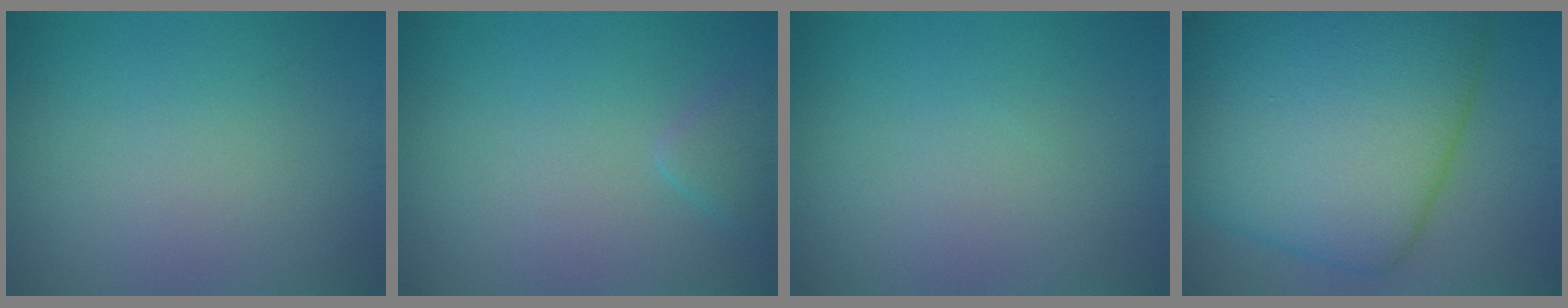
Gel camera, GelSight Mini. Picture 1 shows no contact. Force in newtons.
{"total": 1.7, "press": 1.7, "slide": 0.1}
{"total": 0.0}
{"total": 14.7, "press": 14.7, "slide": 0.5}